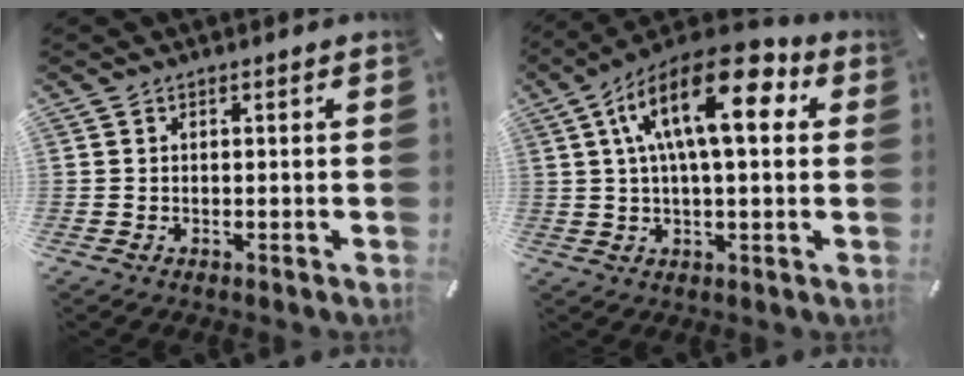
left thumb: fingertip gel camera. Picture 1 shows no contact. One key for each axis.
{"total": 18.0, "fx": 6.0, "fy": 7.3, "fz": 15.3, "tx": -0.268, "ty": -0.018, "tz": 0.093}